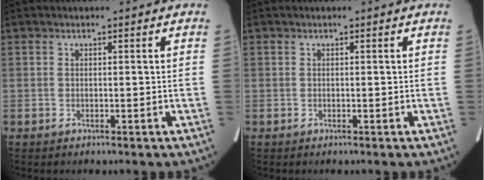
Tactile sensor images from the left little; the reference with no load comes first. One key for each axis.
{"total": 0.0}